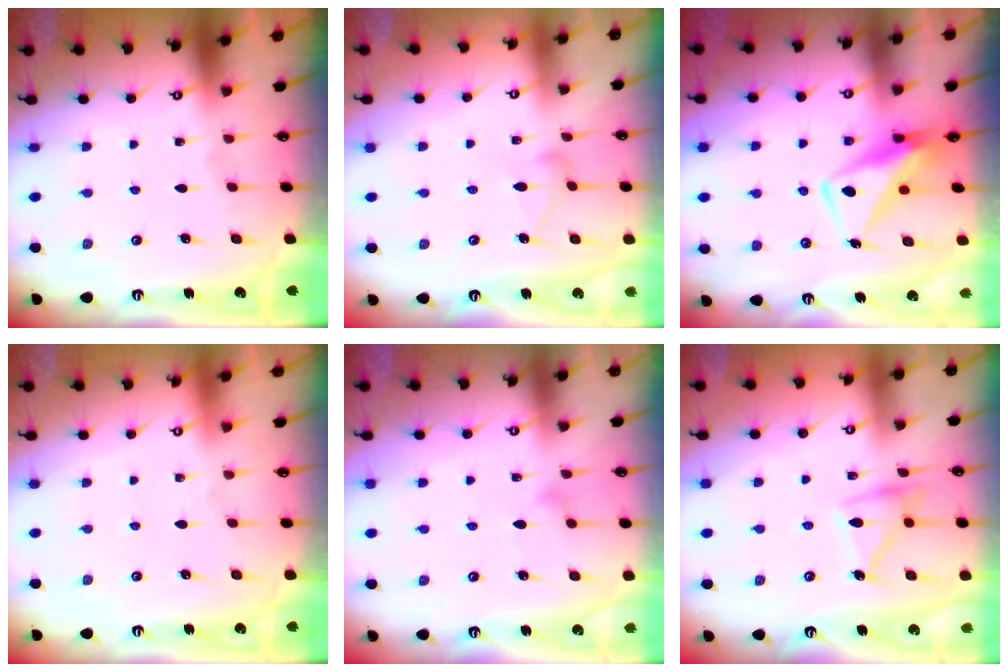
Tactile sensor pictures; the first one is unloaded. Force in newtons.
{"total": 7.2, "press": 7.2, "slide": 0.4}
{"total": 11.3, "press": 11.2, "slide": 1.0}
{"total": 4.0, "press": 4.0, "slide": 0.1}
{"total": 7.3, "press": 7.2, "slide": 0.7}
{"total": 13.7, "press": 13.7, "slide": 0.9}